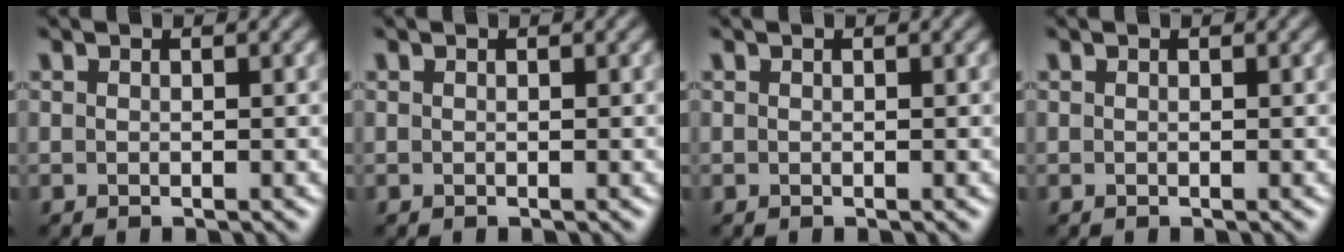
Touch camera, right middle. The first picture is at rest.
{"total": 0.0}
{"total": 0.0}
{"total": 0.0}